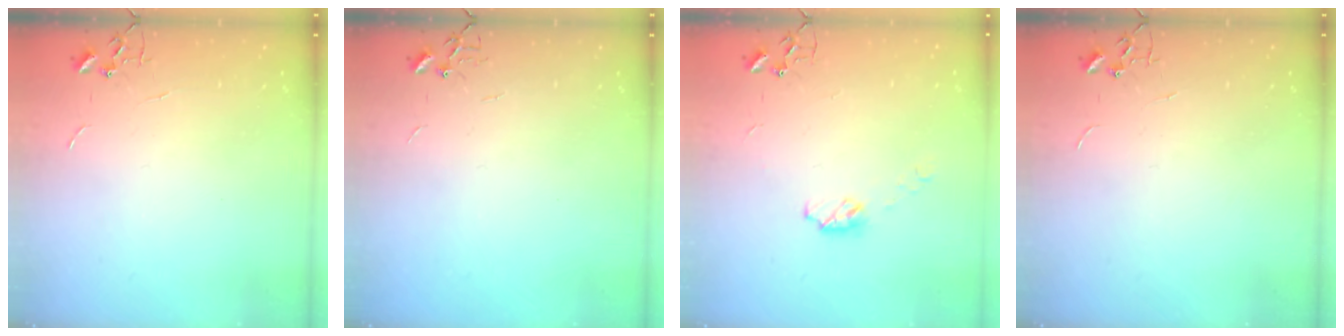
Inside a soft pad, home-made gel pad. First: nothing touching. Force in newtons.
{"total": 0.0}
{"total": 4.9, "press": 4.9, "slide": 0.4}
{"total": 0.0}